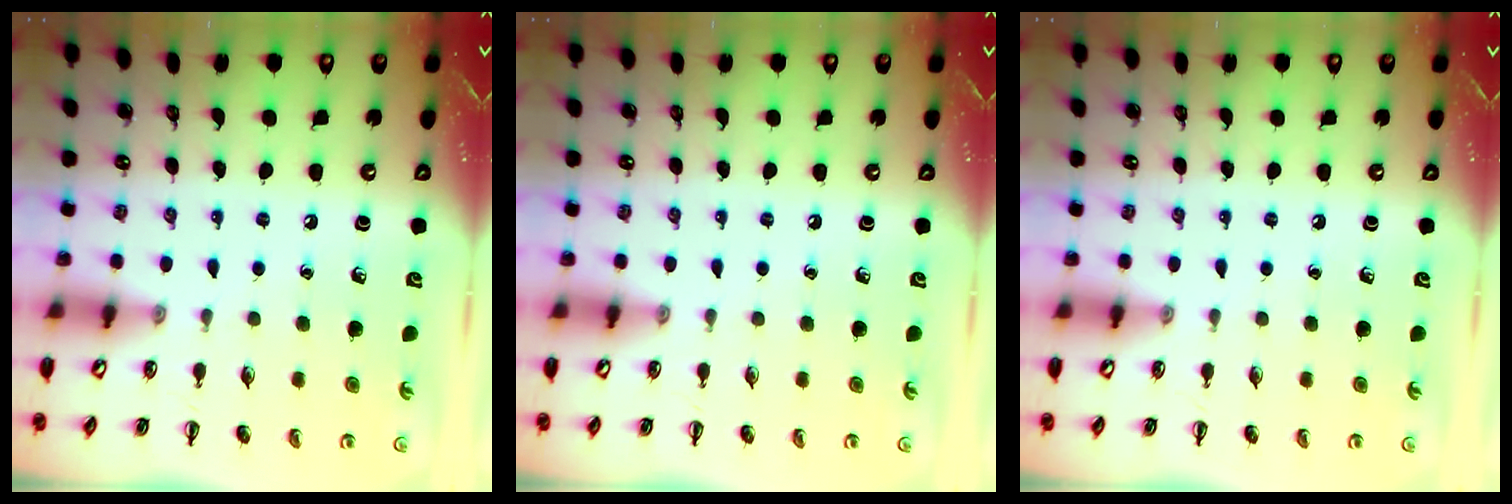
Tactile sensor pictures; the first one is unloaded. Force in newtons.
{"total": 0.0}
{"total": 0.0}